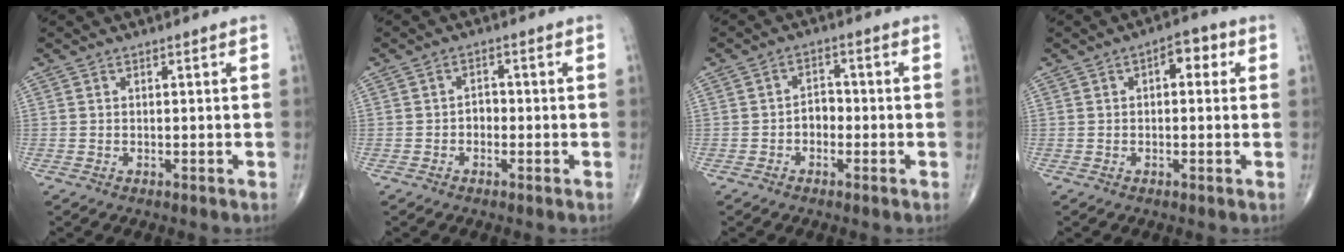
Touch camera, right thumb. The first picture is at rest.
{"total": 1.9, "force": [-0.7, 1.5, 1.0], "torque": [-0.003, 0.008, -0.017]}
{"total": 3.1, "force": [-1.1, 2.3, 1.8], "torque": [-0.011, 0.015, -0.026]}
{"total": 4.6, "force": [1.1, 2.4, 3.7], "torque": [-0.036, 0.014, 0.006]}